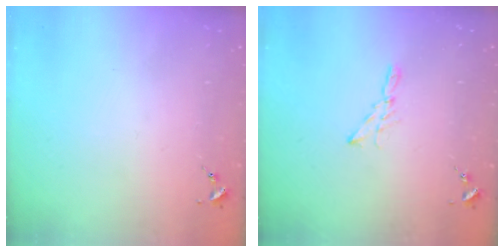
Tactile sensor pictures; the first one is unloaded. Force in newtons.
{"total": 4.7, "press": 4.7, "slide": 0.1}